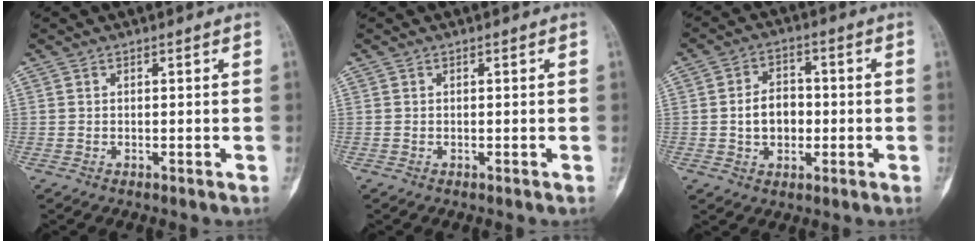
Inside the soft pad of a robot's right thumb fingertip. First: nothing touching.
{"total": 0.0}
{"total": 7.5, "force": [-0.7, 5.5, 4.9], "torque": [-0.061, 0.017, -0.015]}